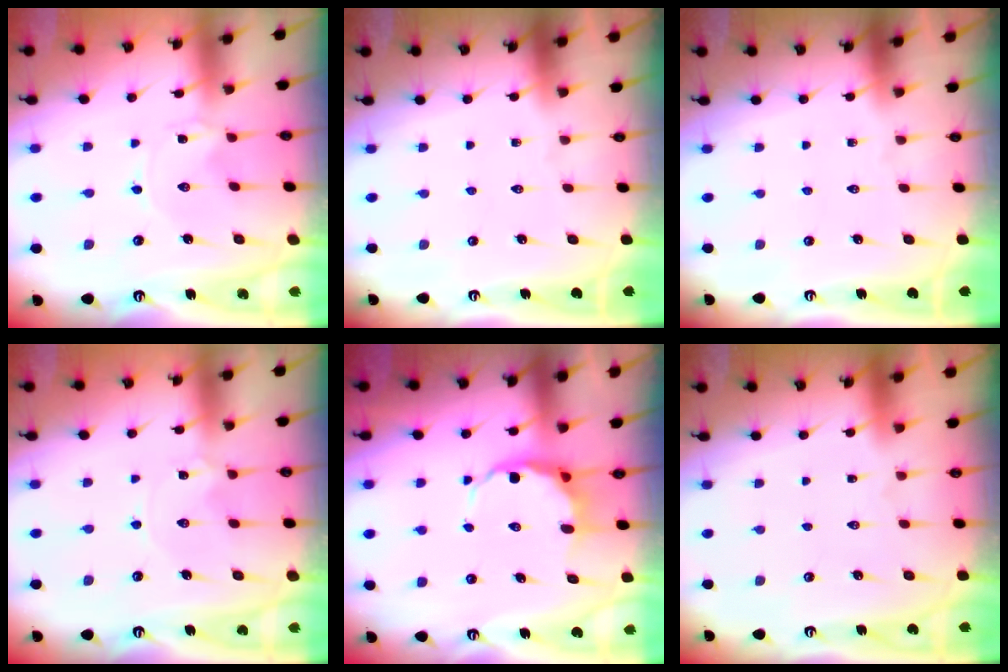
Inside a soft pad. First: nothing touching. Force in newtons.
{"total": 0.0}
{"total": 0.0}
{"total": 1.4, "press": 1.4, "slide": 0.2}
{"total": 6.3, "press": 6.2, "slide": 1.4}
{"total": 1.6, "press": 1.6, "slide": 0.1}